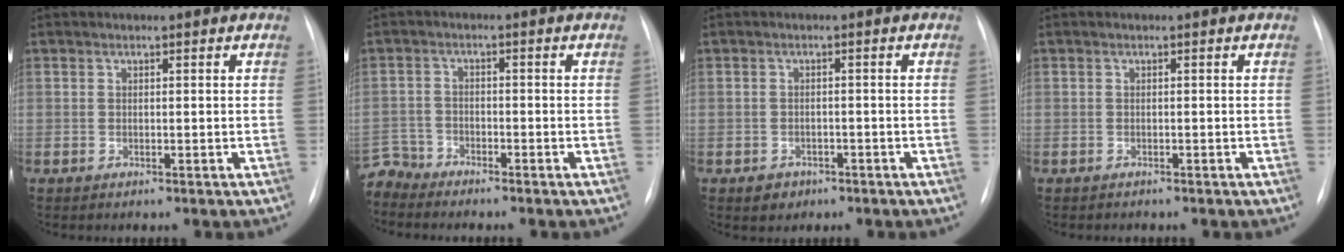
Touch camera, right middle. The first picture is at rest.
{"total": 4.4, "force": [-4.3, 0.8, -0.9], "torque": [0.026, -0.005, -0.083]}
{"total": 2.5, "force": [-1.5, 1.9, 0.6], "torque": [-0.009, 0.005, -0.016]}
{"total": 0.8, "force": [-0.7, 0.3, 0.1], "torque": [-0.009, -0.001, -0.011]}